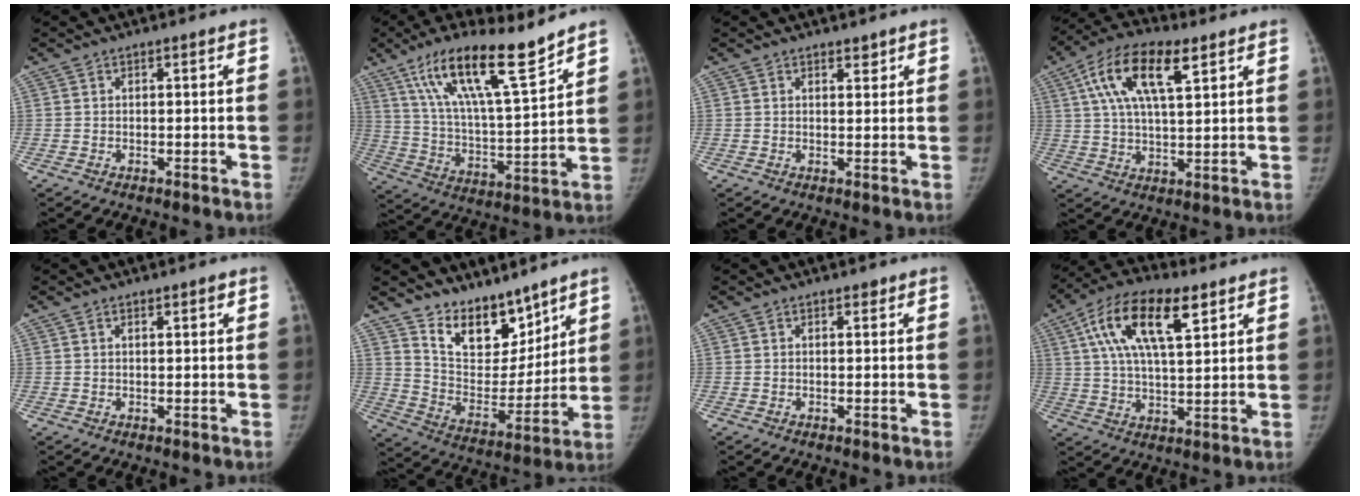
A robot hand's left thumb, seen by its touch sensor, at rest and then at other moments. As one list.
[{"total": 18.3, "force": [12.5, 3.3, 12.9], "torque": [-0.205, -0.062, 0.226]}, {"total": 1.7, "force": [1.3, 0.8, 0.7], "torque": [0.002, -0.009, 0.018]}, {"total": 14.5, "force": [6.2, 5.8, 11.8], "torque": [-0.211, 0.001, 0.106]}, {"total": 1.5, "force": [0.9, 0.5, 1.2], "torque": [-0.013, -0.002, 0.012]}, {"total": 14.7, "force": [11.2, 7.5, 6.0], "torque": [-0.048, -0.081, 0.208]}, {"total": 0.7, "force": [0.5, 0.4, 0.3], "torque": [0.000, -0.003, 0.005]}, {"total": 16.4, "force": [7.1, 6.7, 13.2], "torque": [-0.228, -0.002, 0.123]}]